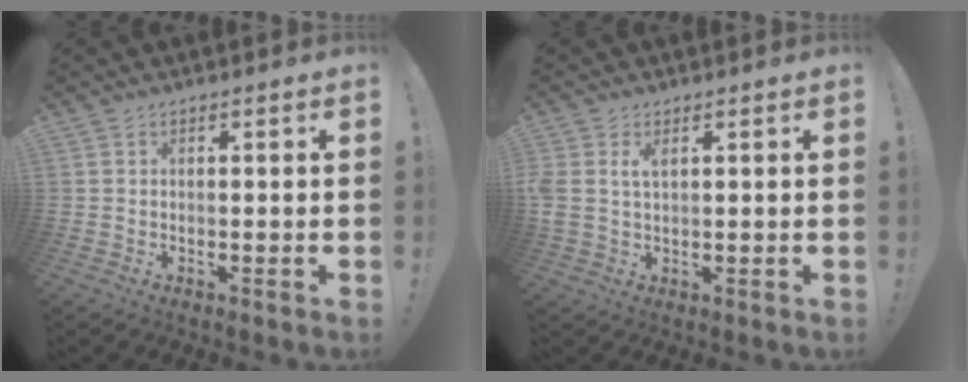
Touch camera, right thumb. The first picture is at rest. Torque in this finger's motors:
{"motor_torque": [0.07, 0.07, -0.02, 0.06, 0.04]}